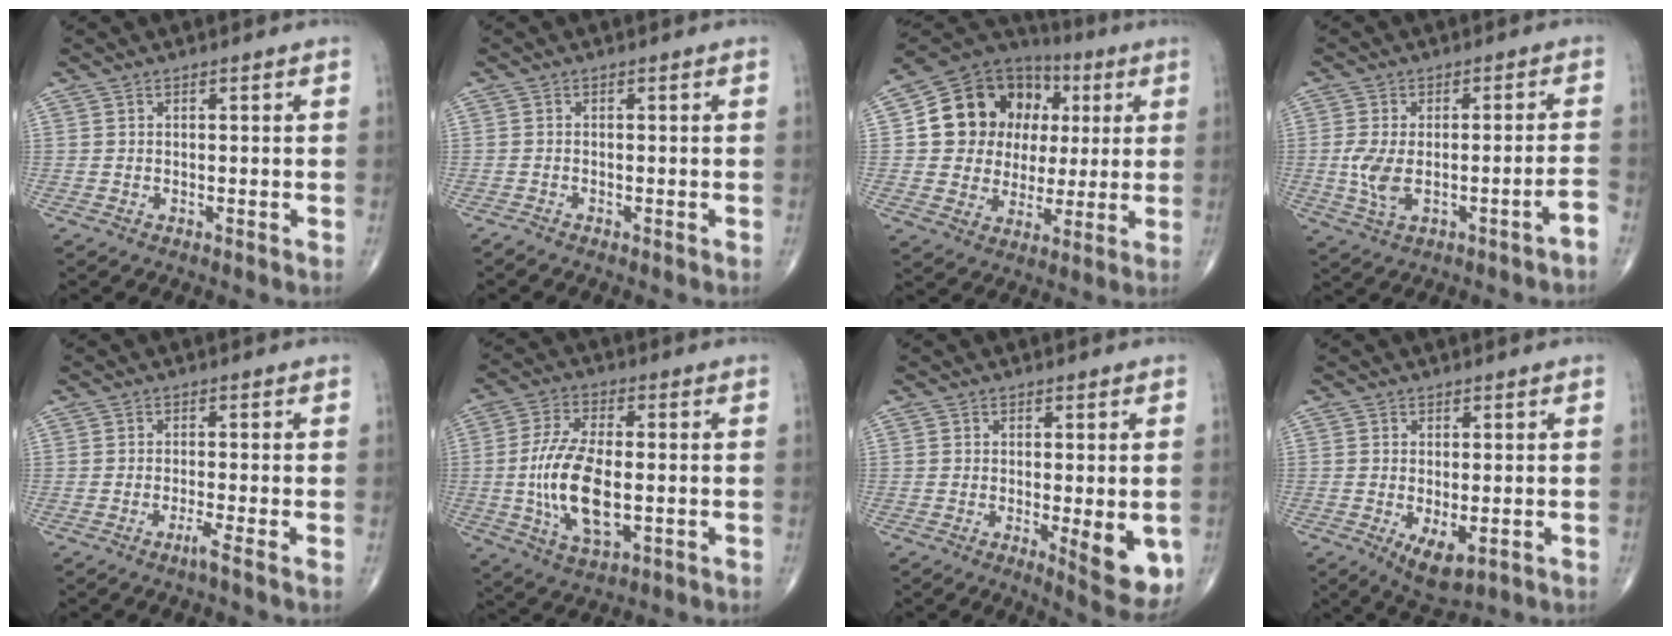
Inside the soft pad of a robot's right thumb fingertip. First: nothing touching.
{"total": 0.6, "force": [-0.6, 0.1, -0.1], "torque": [-0.005, -0.003, -0.016]}
{"total": 18.2, "force": [3.8, 15.4, 8.8], "torque": [-0.104, 0.028, 0.071]}
{"total": 8.0, "force": [-2.5, 2.6, 7.1], "torque": [-0.135, 0.032, -0.029]}
{"total": 1.7, "force": [-1.2, -0.5, 1.2], "torque": [-0.032, -0.003, -0.027]}
{"total": 13.7, "force": [-1.4, 6.4, 12.0], "torque": [-0.238, -0.001, -0.023]}
{"total": 8.1, "force": [-1.5, 2.8, 7.5], "torque": [-0.088, -0.019, -0.015]}
{"total": 5.5, "force": [-1.5, 2.6, 4.6], "torque": [-0.075, -0.015, -0.013]}